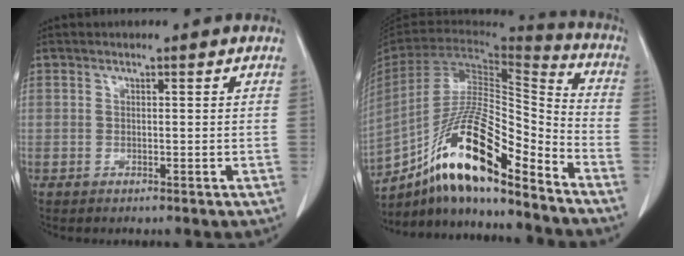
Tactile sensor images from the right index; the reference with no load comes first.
{"total": 19.8, "force": [-13.5, 3.0, 14.2], "torque": [-0.272, -0.004, -0.241]}